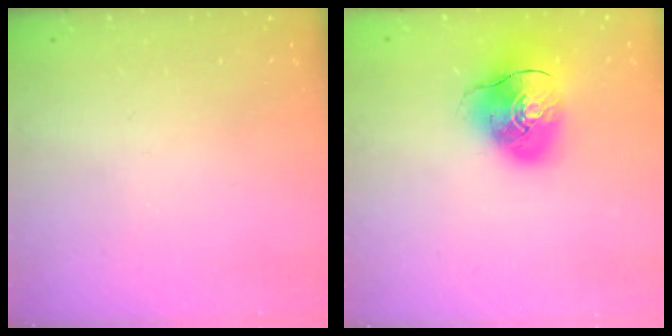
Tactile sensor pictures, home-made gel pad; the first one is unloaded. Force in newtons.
{"total": 13.0, "press": 12.8, "slide": 2.4}